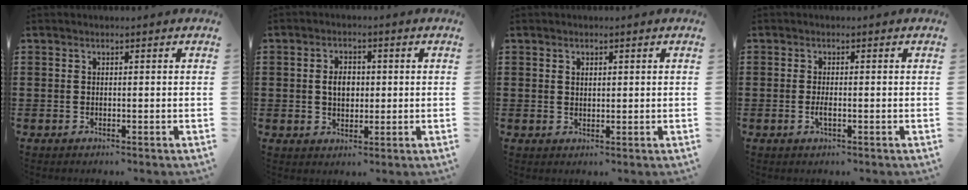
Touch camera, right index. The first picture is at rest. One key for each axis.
{"total": 3.7, "fx": 0.2, "fy": 2.4, "fz": 2.8, "tx": -0.043, "ty": 0.003, "tz": -0.003}
{"total": 1.0, "fx": 0.6, "fy": 0.6, "fz": 0.5, "tx": -0.012, "ty": 0.003, "tz": 0.011}
{"total": 1.5, "fx": -0.6, "fy": 0.3, "fz": 1.3, "tx": -0.031, "ty": -0.004, "tz": -0.013}